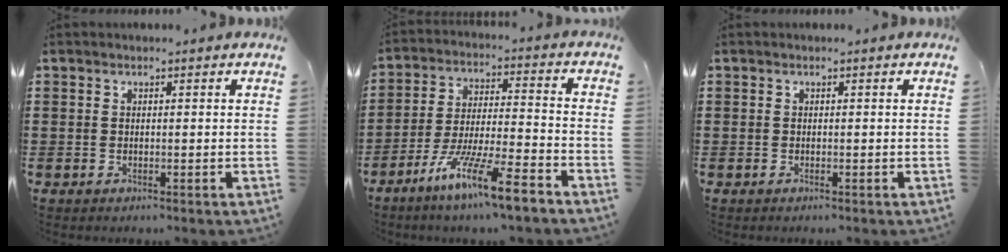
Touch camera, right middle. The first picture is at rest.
{"total": 10.9, "force": [-8.4, 0.4, 6.9], "torque": [-0.134, 0.002, -0.164]}
{"total": 0.0}